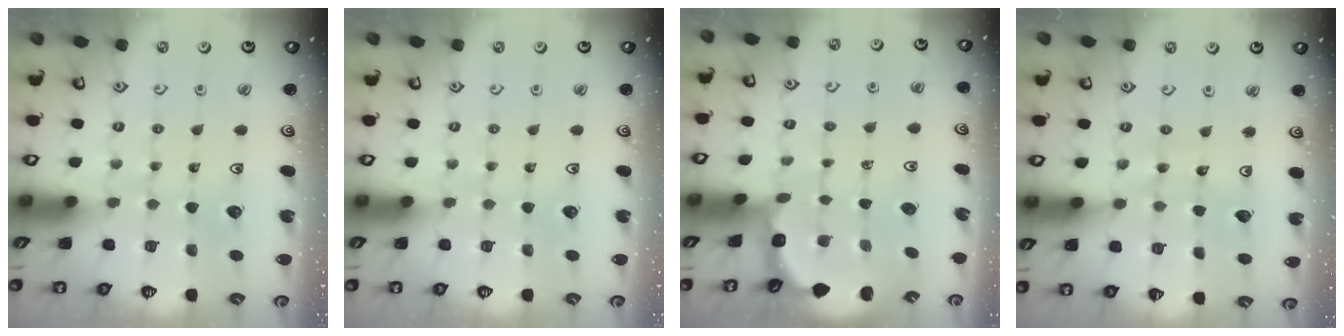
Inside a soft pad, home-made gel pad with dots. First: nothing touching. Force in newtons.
{"total": 0.0}
{"total": 1.9, "press": 1.9, "slide": 0.3}
{"total": 7.1, "press": 7.1, "slide": 0.9}